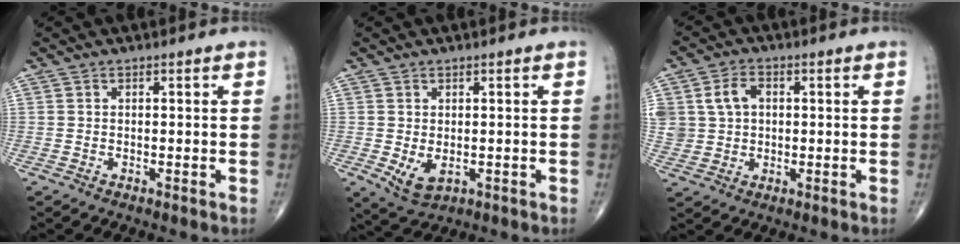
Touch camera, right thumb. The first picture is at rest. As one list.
[{"total": 4.4, "force": [-0.6, 2.7, 3.3], "torque": [-0.056, -0.010, 0.003]}, {"total": 9.0, "force": [1.9, 7.1, 5.2], "torque": [-0.104, 0.004, 0.042]}]